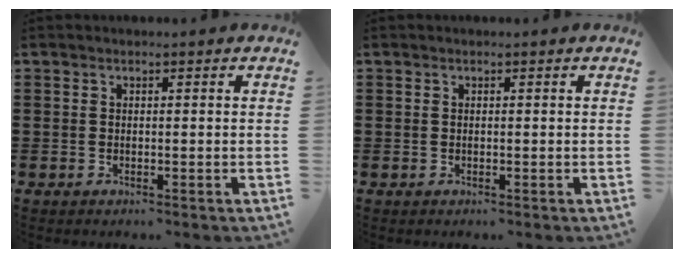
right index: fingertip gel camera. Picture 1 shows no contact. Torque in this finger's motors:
{"motor_torque": [0.02, 0.91, -0.52, -0.15]}